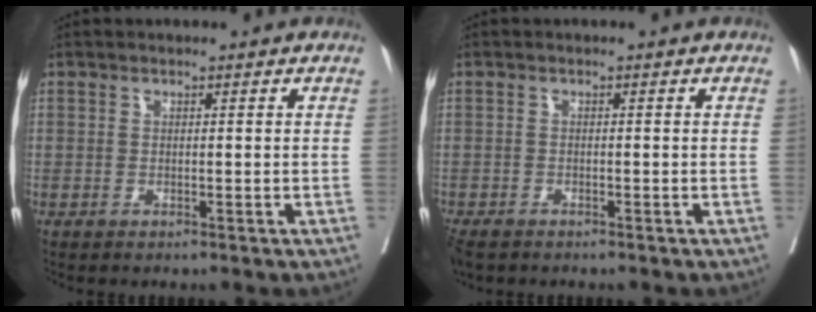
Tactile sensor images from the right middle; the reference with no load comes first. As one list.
[{"total": 4.2, "force": [-3.3, 1.9, 1.8], "torque": [-0.037, -0.010, -0.056]}]